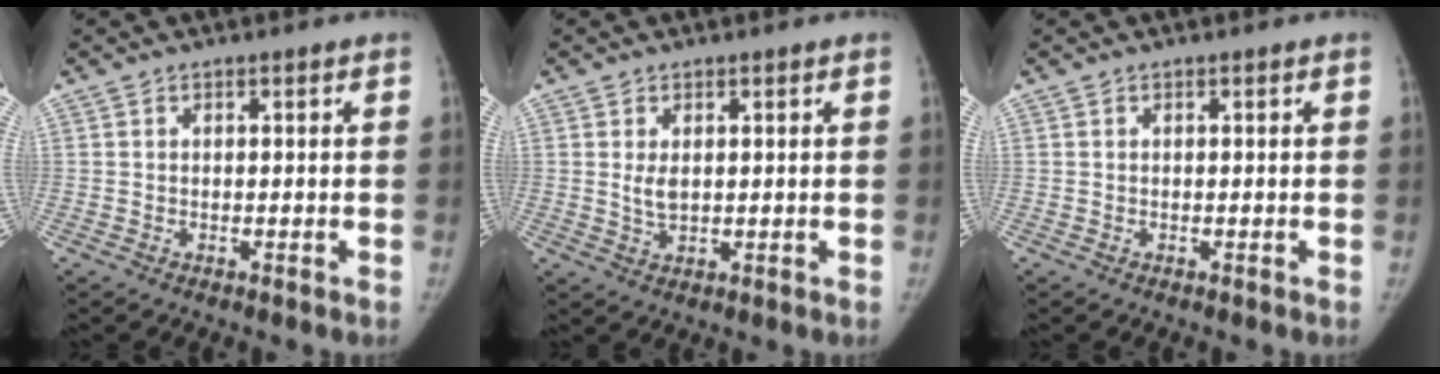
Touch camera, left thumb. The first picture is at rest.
{"total": 2.7, "force": [0.6, 1.6, 2.1], "torque": [-0.034, -0.006, 0.015]}
{"total": 0.0}